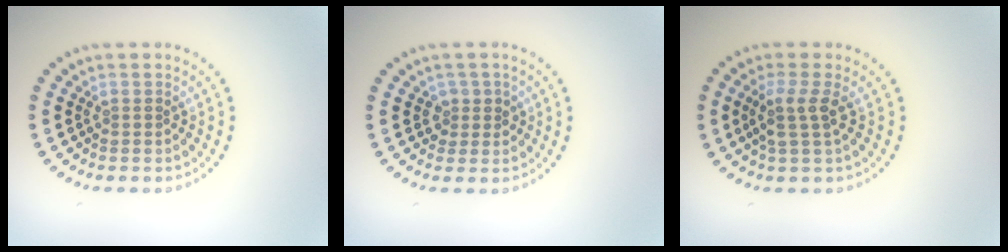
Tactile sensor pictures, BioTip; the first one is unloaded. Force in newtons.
{"total": 1.5, "press": 1.3, "slide": 0.7}
{"total": 2.6, "press": 2.0, "slide": 1.6}